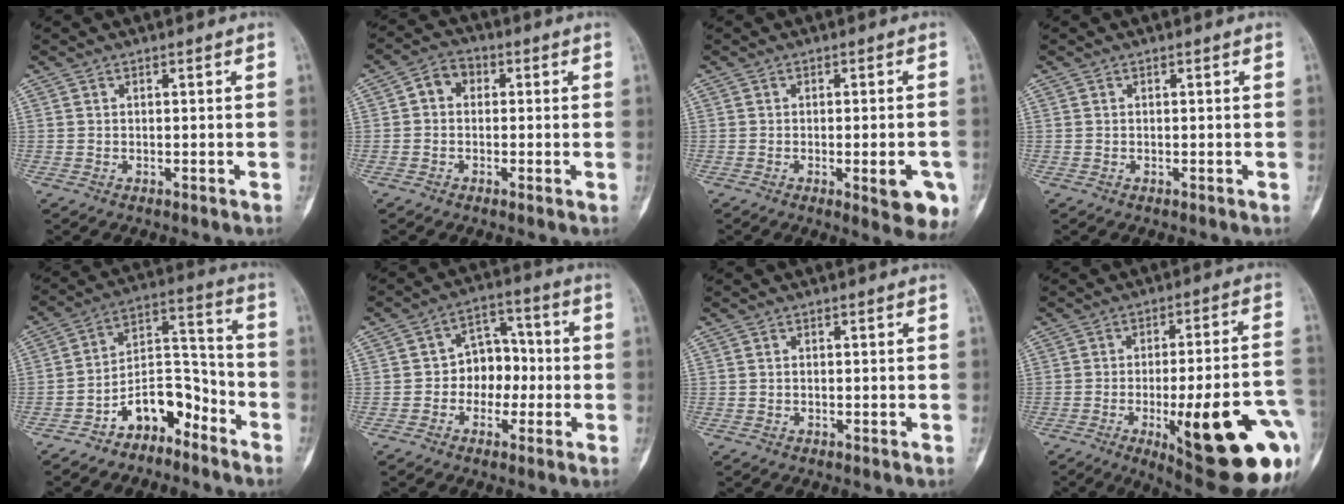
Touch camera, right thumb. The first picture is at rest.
{"total": 4.5, "force": [0.1, 3.8, 2.4], "torque": [-0.022, 0.015, -0.013]}
{"total": 7.9, "force": [-2.6, 2.5, 7.0], "torque": [-0.071, 0.001, -0.024]}
{"total": 0.0}
{"total": 10.8, "force": [-7.0, 6.1, 5.5], "torque": [-0.063, 0.097, -0.129]}
{"total": 8.1, "force": [-1.3, 6.4, 4.9], "torque": [-0.027, 0.038, -0.036]}
{"total": 0.0}
{"total": 25.6, "force": [-8.3, 6.9, 23.3], "torque": [-0.250, 0.010, -0.094]}